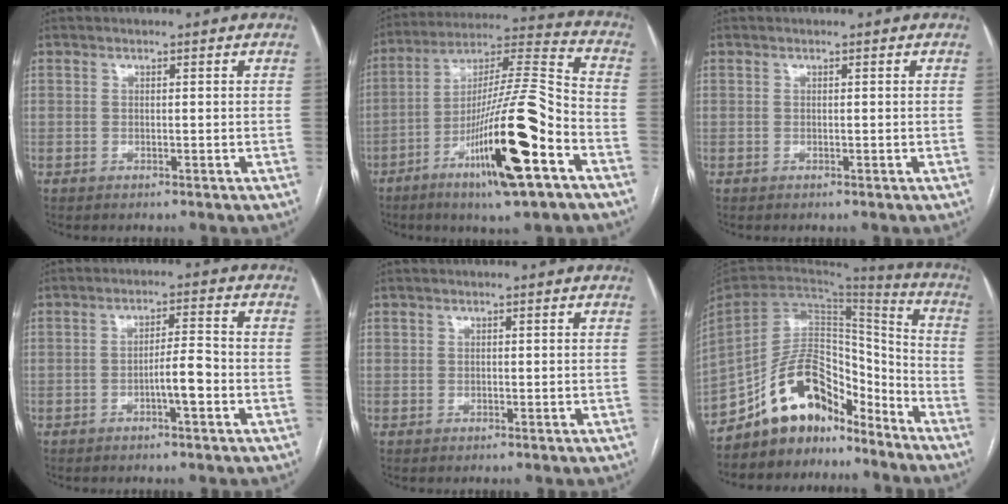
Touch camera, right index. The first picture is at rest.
{"total": 20.8, "force": [-8.9, 1.3, 18.7], "torque": [-0.330, -0.018, -0.149]}
{"total": 0.0}
{"total": 4.6, "force": [-1.8, 0.4, 4.2], "torque": [-0.070, 0.006, -0.029]}
{"total": 0.0}
{"total": 15.0, "force": [-11.9, 6.5, 6.6], "torque": [-0.120, 0.051, -0.209]}